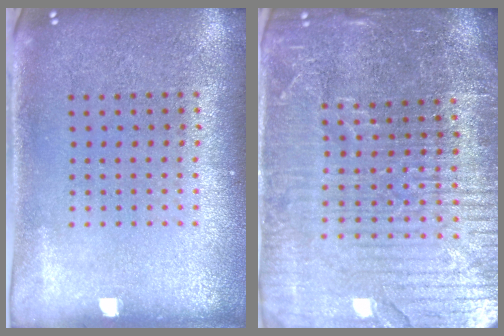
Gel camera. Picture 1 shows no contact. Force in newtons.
{"total": 5.4, "press": 4.9, "slide": 2.3}